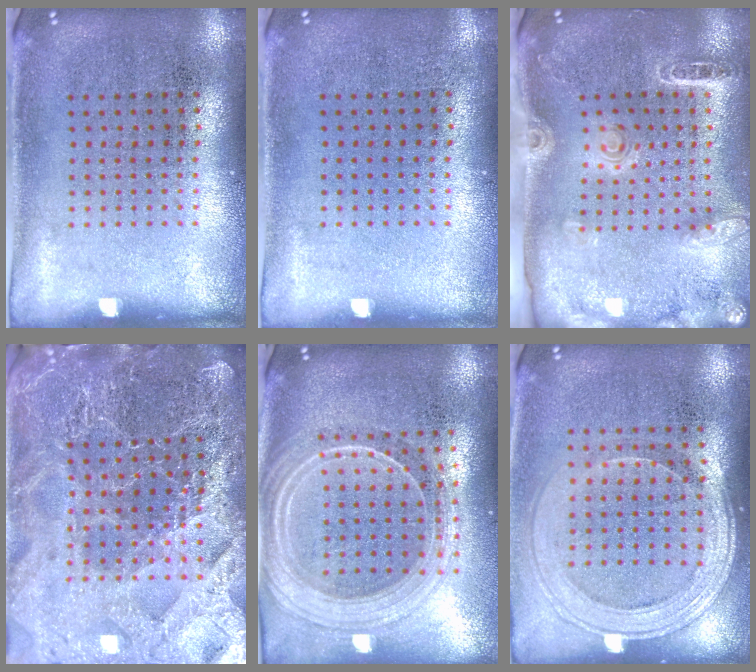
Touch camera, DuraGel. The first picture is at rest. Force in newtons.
{"total": 0.0}
{"total": 1.8, "press": 1.8, "slide": 0.2}
{"total": 4.5, "press": 4.3, "slide": 1.5}
{"total": 2.3, "press": 2.1, "slide": 1.0}
{"total": 1.6, "press": 1.4, "slide": 0.7}